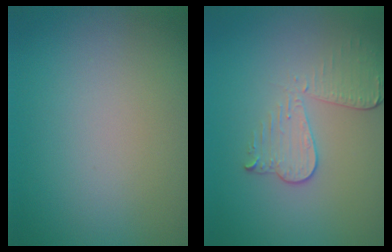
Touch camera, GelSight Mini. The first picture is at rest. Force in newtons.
{"total": 3.6, "press": 3.1, "slide": 1.8}